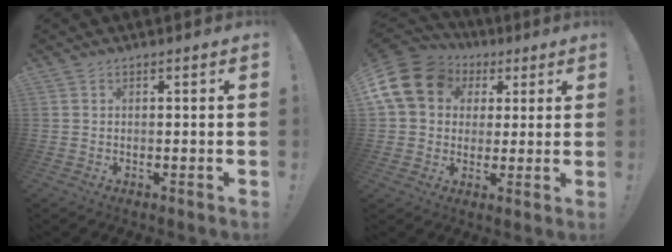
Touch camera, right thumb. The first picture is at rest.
{"total": 16.4, "force": [4.9, 13.3, 8.2], "torque": [-0.133, -0.017, 0.099]}